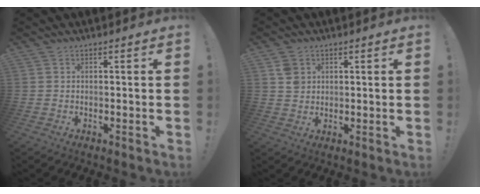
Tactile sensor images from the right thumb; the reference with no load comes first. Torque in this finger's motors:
{"motor_torque": [0.41, 0.57, 0.56, 0.14, 0.03]}